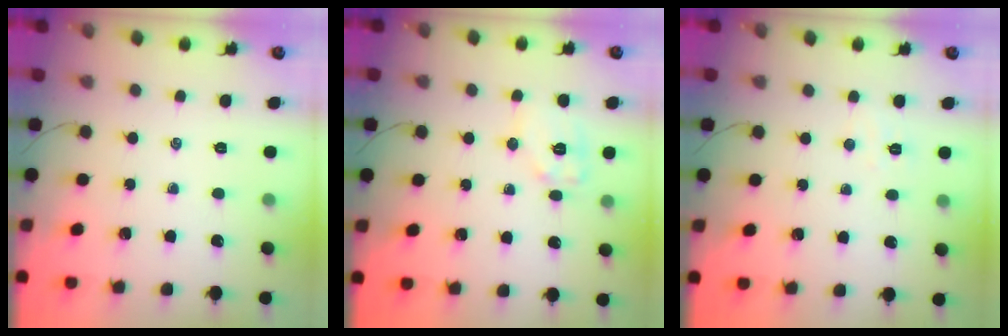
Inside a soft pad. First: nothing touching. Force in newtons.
{"total": 8.5, "press": 8.5, "slide": 0.2}
{"total": 3.8, "press": 3.8, "slide": 0.7}